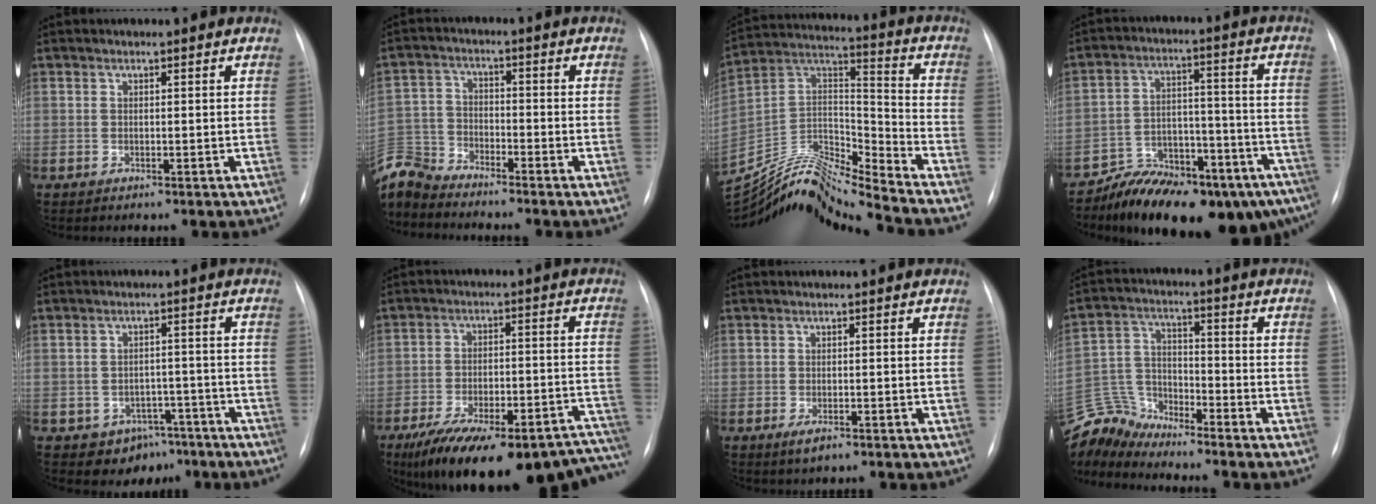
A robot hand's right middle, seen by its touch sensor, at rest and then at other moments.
{"total": 8.8, "force": [-8.7, 1.2, 0.8], "torque": [-0.029, 0.008, -0.180]}
{"total": 17.5, "force": [-16.8, -0.4, 4.9], "torque": [-0.088, 0.054, -0.300]}
{"total": 19.9, "force": [-15.3, 7.0, 10.7], "torque": [-0.110, 0.042, -0.223]}
{"total": 6.7, "force": [-4.9, 4.6, 0.8], "torque": [0.010, 0.025, -0.064]}
{"total": 27.6, "force": [-21.8, 8.2, 14.8], "torque": [-0.167, 0.008, -0.291]}
{"total": 1.8, "force": [-1.0, 0.4, 1.5], "torque": [-0.035, -0.006, -0.016]}
{"total": 8.9, "force": [-8.8, 0.0, -0.9], "torque": [0.005, 0.029, -0.177]}